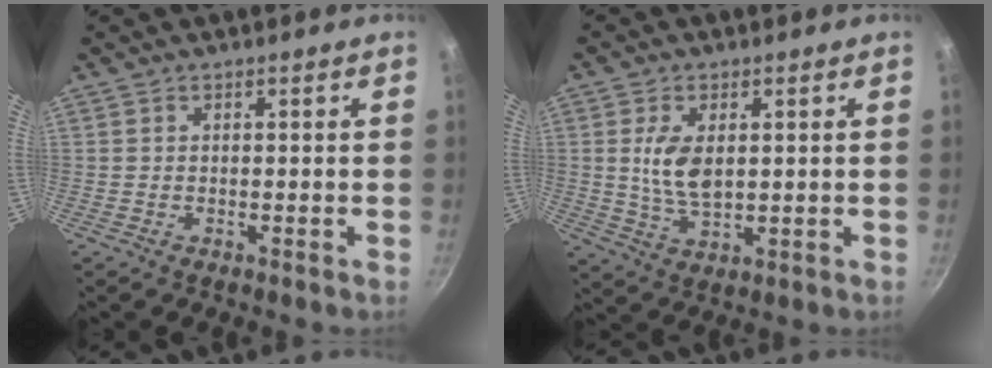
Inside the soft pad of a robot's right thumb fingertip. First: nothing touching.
{"total": 7.7, "force": [1.2, 4.3, 6.2], "torque": [-0.116, -0.013, 0.027]}